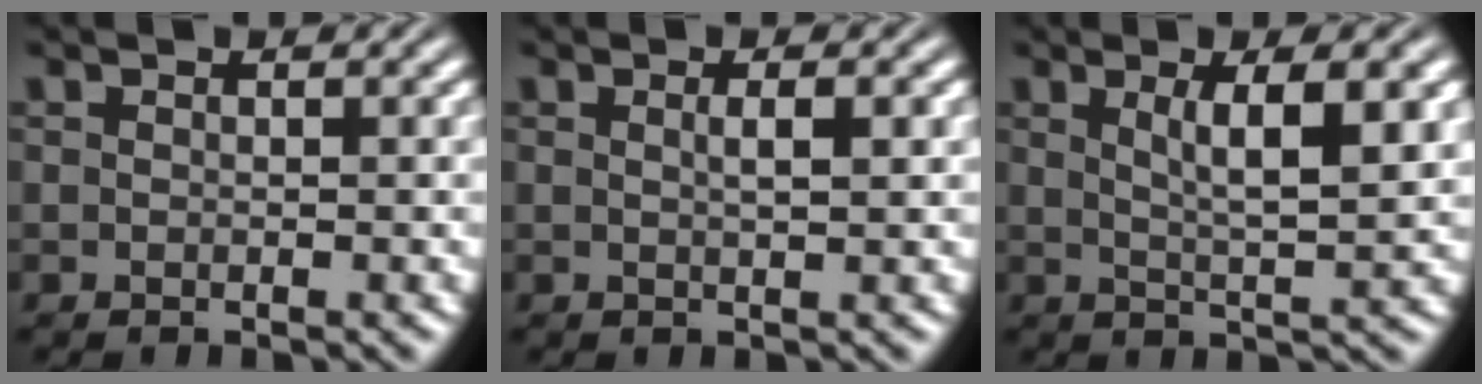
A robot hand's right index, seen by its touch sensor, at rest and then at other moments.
{"total": 1.6, "force": [0.2, -0.9, 1.2], "torque": [-0.010, -0.001, 0.007]}
{"total": 3.7, "force": [1.2, -0.9, 3.4], "torque": [-0.042, -0.004, 0.030]}